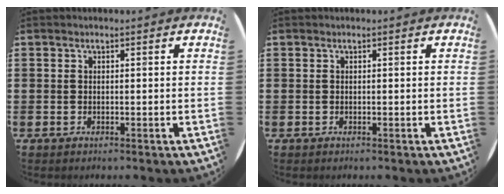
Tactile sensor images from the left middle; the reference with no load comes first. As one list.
[{"total": 0.0}]